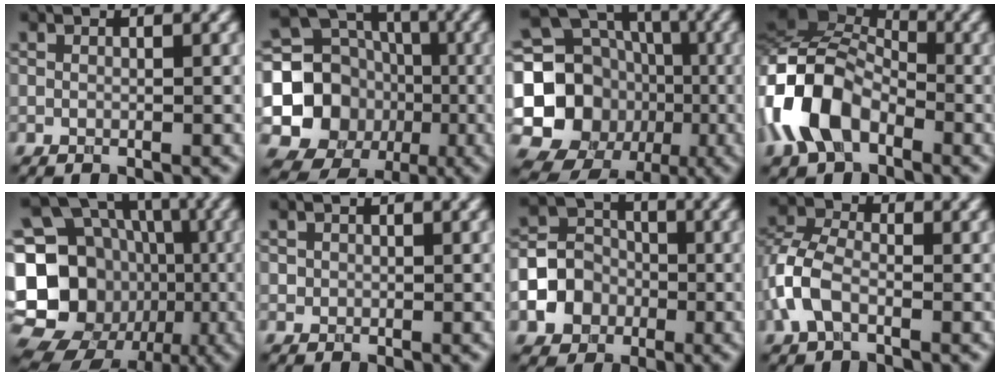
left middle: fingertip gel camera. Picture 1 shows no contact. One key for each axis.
{"total": 11.6, "fx": -1.4, "fy": 10.5, "fz": 4.8, "tx": -0.087, "ty": -0.025, "tz": -0.033}
{"total": 16.8, "fx": -2.3, "fy": 15.1, "fz": 6.9, "tx": -0.147, "ty": 0.008, "tz": -0.066}
{"total": 9.6, "fx": -3.5, "fy": 6.2, "fz": 6.5, "tx": -0.137, "ty": 0.009, "tz": -0.087}
{"total": 23.0, "fx": -4.8, "fy": 20.3, "fz": 9.5, "tx": -0.184, "ty": 0.018, "tz": -0.120}
{"total": 0.5, "fx": 0.1, "fy": 0.5, "fz": 0.0, "tx": 0.006, "ty": -0.003, "tz": 0.002}
{"total": 5.8, "fx": -2.0, "fy": 5.0, "fz": 2.2, "tx": -0.025, "ty": 0.001, "tz": -0.056}
{"total": 4.5, "fx": -1.5, "fy": 2.8, "fz": 3.2, "tx": -0.080, "ty": 0.008, "tz": -0.043}